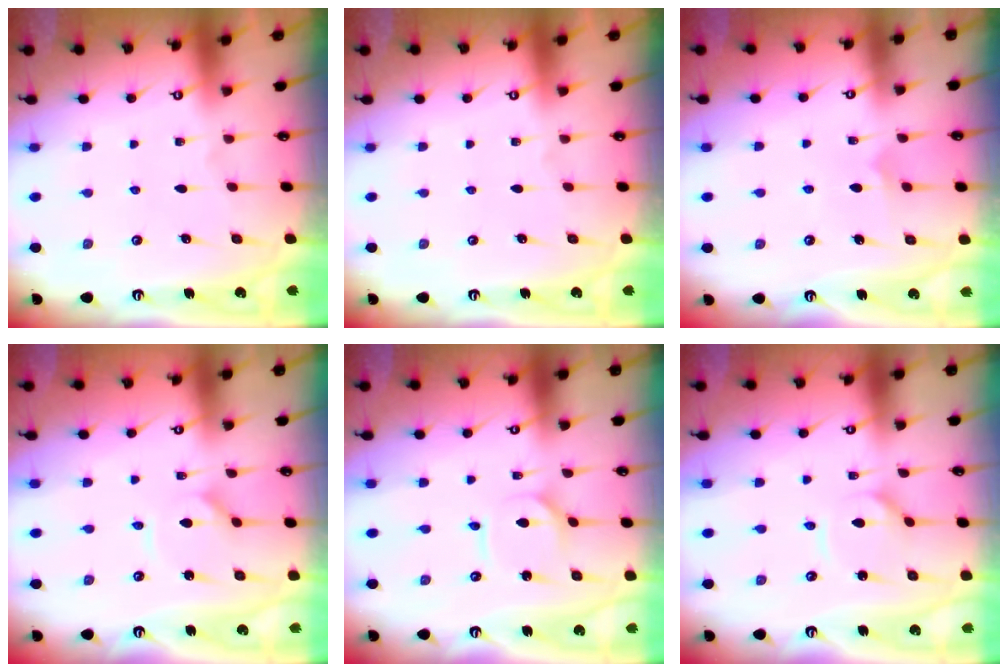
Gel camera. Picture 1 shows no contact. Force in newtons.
{"total": 0.0}
{"total": 5.2, "press": 5.1, "slide": 0.7}
{"total": 1.8, "press": 1.7, "slide": 0.2}
{"total": 2.4, "press": 2.3, "slide": 0.2}
{"total": 3.6, "press": 3.6, "slide": 0.2}